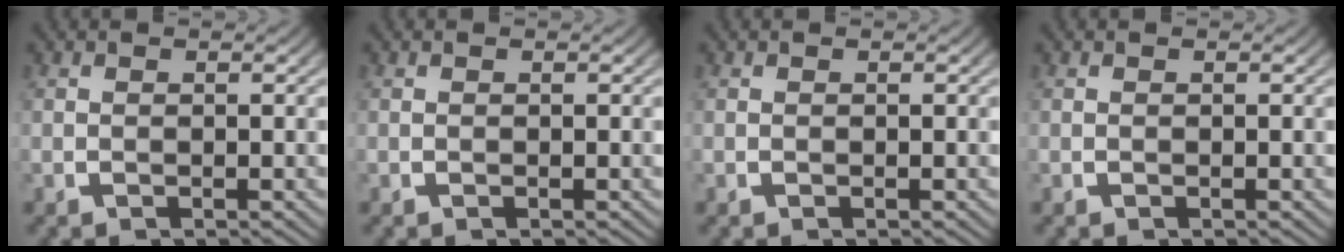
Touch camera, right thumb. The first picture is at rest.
{"total": 0.0}
{"total": 0.0}
{"total": 0.0}